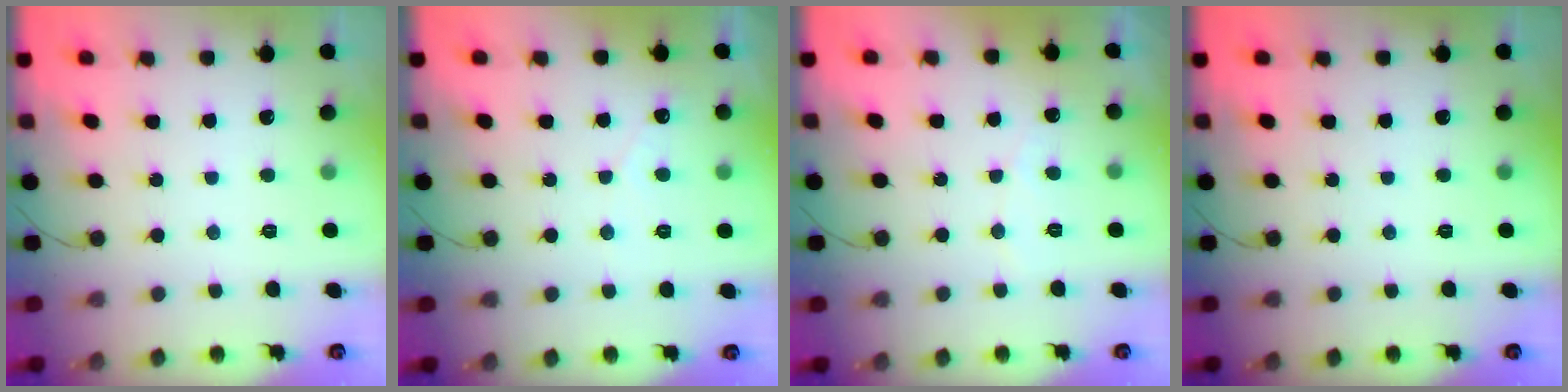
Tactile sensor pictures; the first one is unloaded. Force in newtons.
{"total": 1.6, "press": 1.6, "slide": 0.2}
{"total": 2.8, "press": 2.8, "slide": 0.2}
{"total": 0.0}